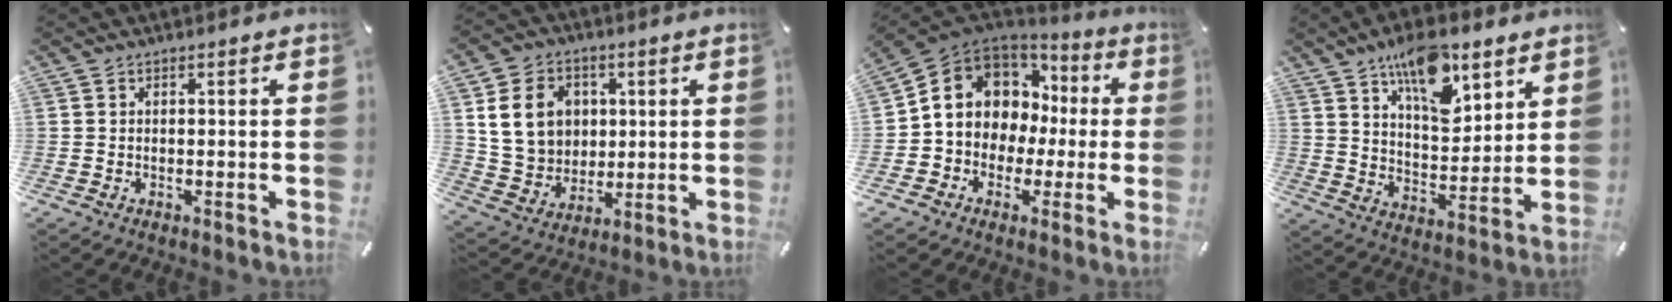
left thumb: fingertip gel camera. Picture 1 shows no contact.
{"total": 12.9, "force": [2.7, 11.1, 5.9], "torque": [-0.113, 0.008, 0.056]}
{"total": 10.4, "force": [1.2, 9.7, 3.5], "torque": [-0.077, -0.016, 0.027]}
{"total": 15.8, "force": [9.9, 7.7, 9.5], "torque": [-0.138, -0.054, 0.170]}